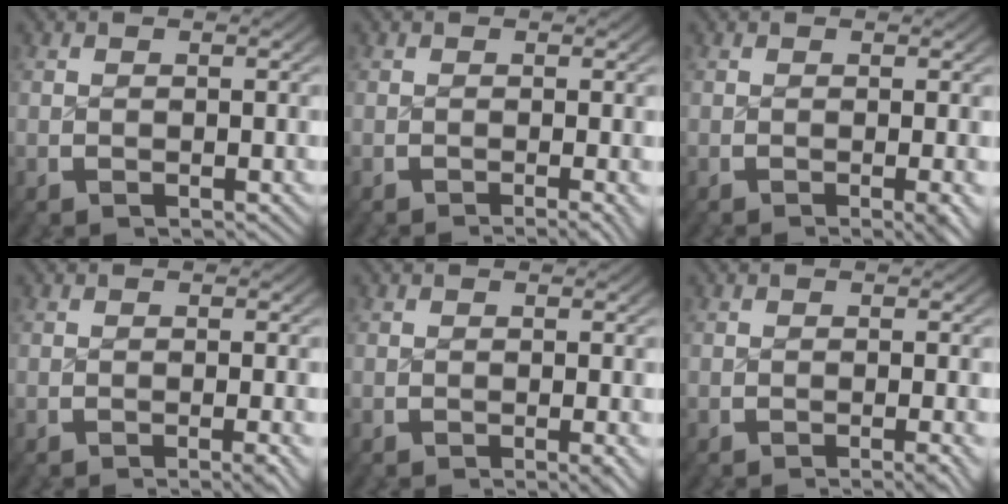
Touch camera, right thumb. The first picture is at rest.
{"total": 1.7, "force": [-1.2, 0.0, 1.2], "torque": [-0.012, 0.000, -0.016]}
{"total": 1.3, "force": [-0.4, -0.2, 1.2], "torque": [-0.013, 0.002, -0.006]}
{"total": 1.2, "force": [-0.6, -0.3, 1.0], "torque": [-0.013, 0.004, -0.011]}
{"total": 0.8, "force": [-0.2, -0.3, 0.7], "torque": [-0.009, 0.003, -0.002]}
{"total": 1.3, "force": [-0.8, -0.3, 0.9], "torque": [-0.010, 0.004, -0.014]}